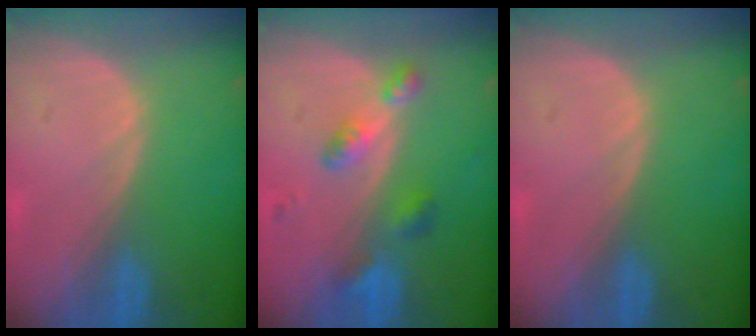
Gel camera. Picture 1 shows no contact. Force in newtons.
{"total": 5.6, "press": 4.9, "slide": 2.7}
{"total": 0.0}